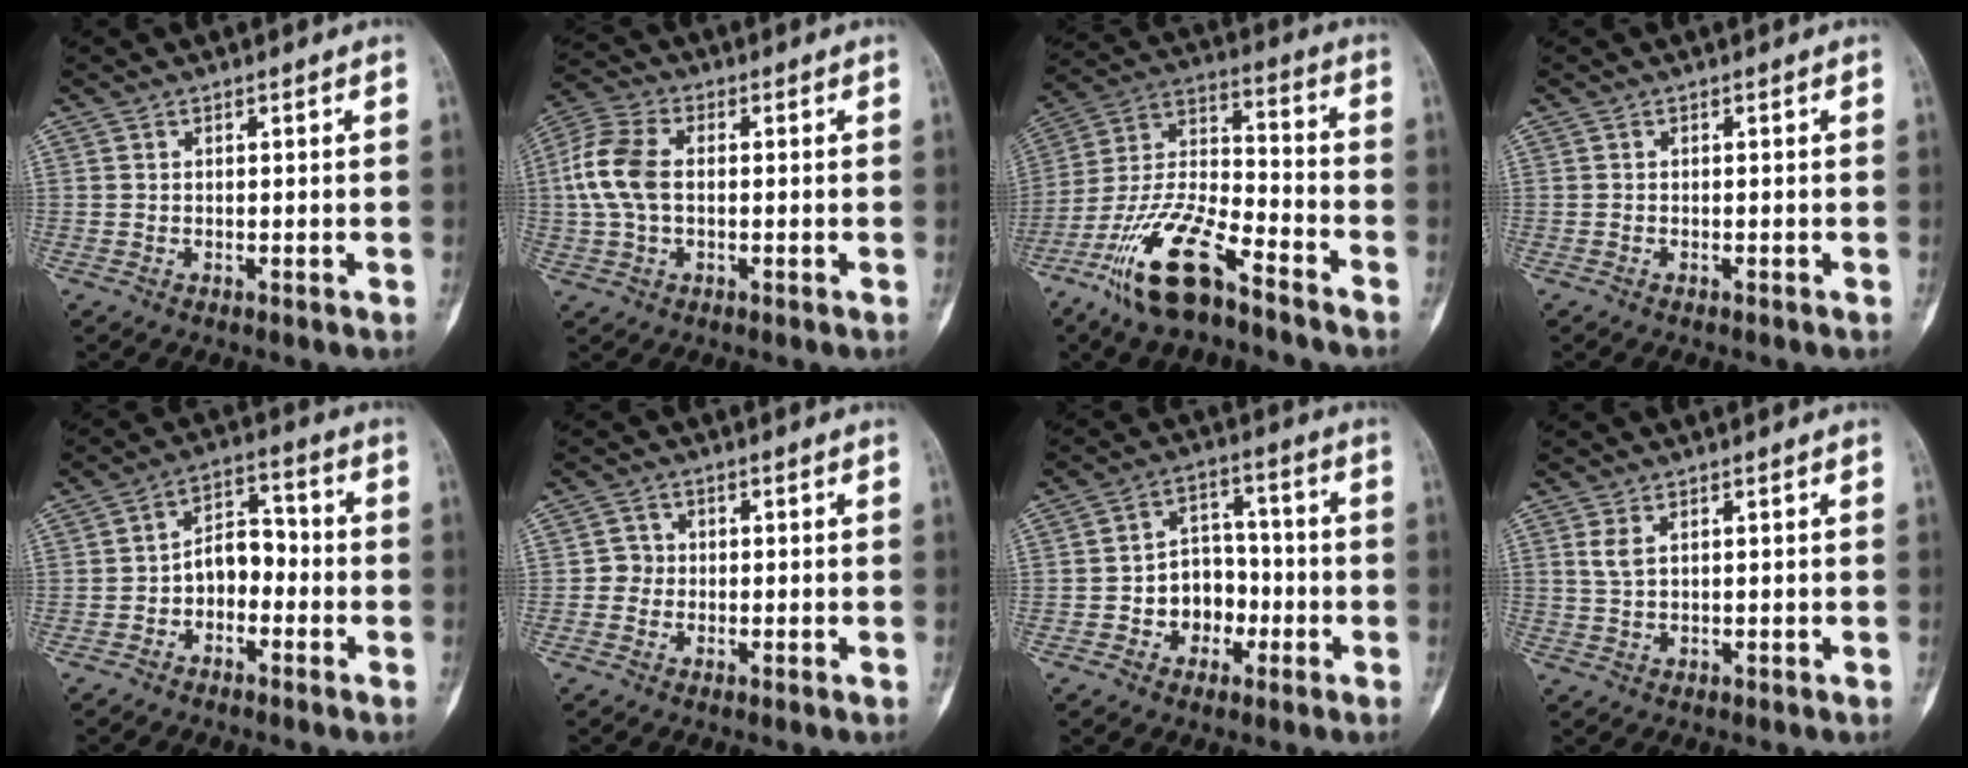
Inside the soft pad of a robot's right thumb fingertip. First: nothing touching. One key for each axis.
{"total": 9.6, "fx": 0.3, "fy": 6.0, "fz": 7.5, "tx": -0.173, "ty": 0.021, "tz": 0.000}
{"total": 17.3, "fx": -11.2, "fy": 5.5, "fz": 12.0, "tx": -0.236, "ty": 0.067, "tz": -0.211}
{"total": 0.0}
{"total": 7.0, "fx": -2.1, "fy": 4.9, "fz": 4.6, "tx": -0.051, "ty": 0.040, "tz": -0.049}
{"total": 2.3, "fx": -0.3, "fy": 2.2, "fz": 0.4, "tx": 0.008, "ty": 0.009, "tz": -0.013}
{"total": 8.5, "fx": -2.6, "fy": 7.0, "fz": 4.1, "tx": -0.015, "ty": 0.042, "tz": -0.046}
{"total": 2.1, "fx": 0.9, "fy": 0.9, "fz": 1.7, "tx": -0.040, "ty": 0.003, "tz": 0.028}